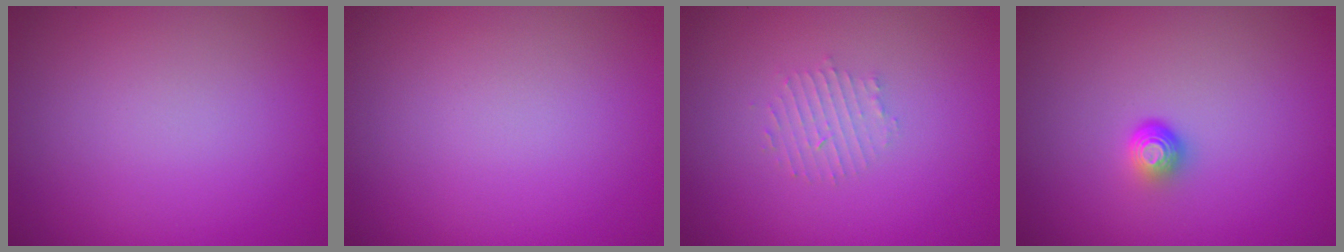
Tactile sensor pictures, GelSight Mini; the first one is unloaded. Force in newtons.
{"total": 0.0}
{"total": 1.6, "press": 1.5, "slide": 0.3}
{"total": 1.7, "press": 1.1, "slide": 1.3}